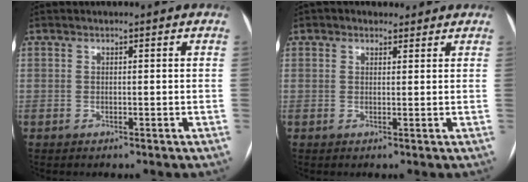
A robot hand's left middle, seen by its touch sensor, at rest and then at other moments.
{"total": 2.4, "force": [1.8, 1.5, 0.4], "torque": [-0.008, 0.017, 0.025]}